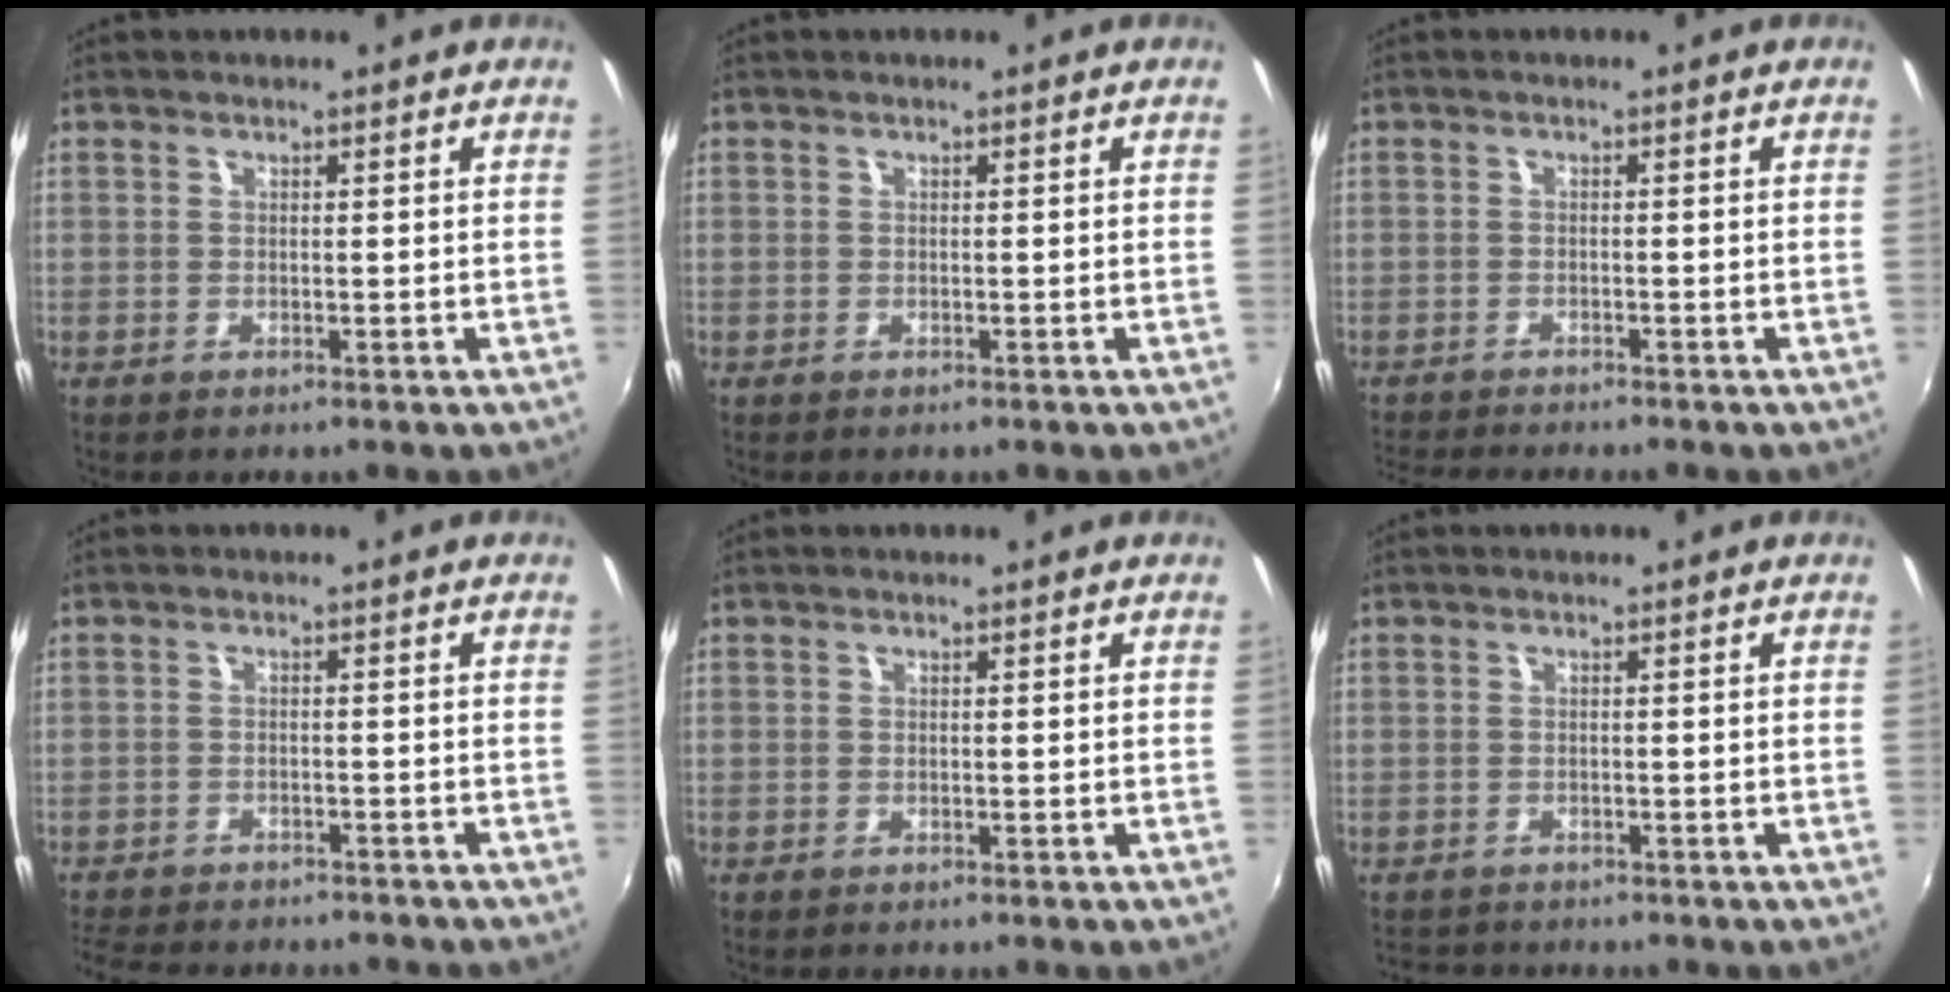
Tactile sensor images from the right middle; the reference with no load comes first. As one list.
[{"total": 0.0}, {"total": 5.3, "force": [-5.1, 0.1, 1.7], "torque": [-0.047, -0.021, -0.089]}, {"total": 11.6, "force": [-10.2, 3.5, 4.3], "torque": [-0.110, -0.020, -0.154]}, {"total": 0.0}, {"total": 3.0, "force": [-2.6, 1.3, 0.3], "torque": [-0.015, -0.006, -0.047]}]